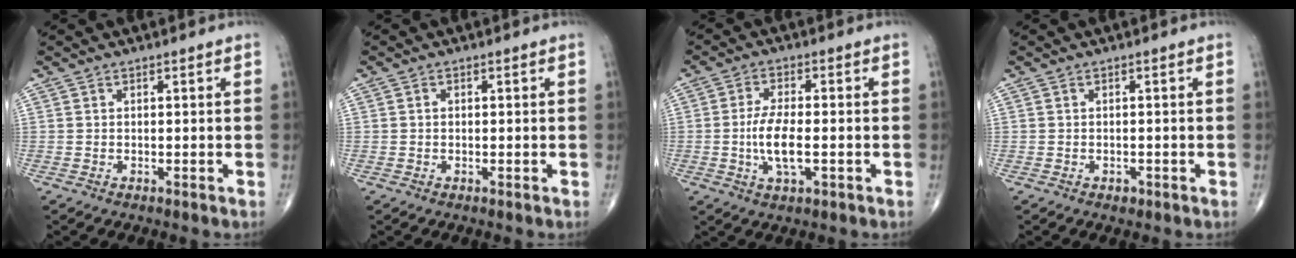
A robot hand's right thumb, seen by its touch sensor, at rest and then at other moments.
{"total": 0.5, "force": [0.0, 0.4, 0.3], "torque": [-0.004, 0.000, -0.001]}
{"total": 7.3, "force": [-1.2, 2.8, 6.6], "torque": [-0.137, 0.001, -0.024]}
{"total": 1.1, "force": [-0.6, 0.7, 0.6], "torque": [-0.006, 0.001, -0.007]}